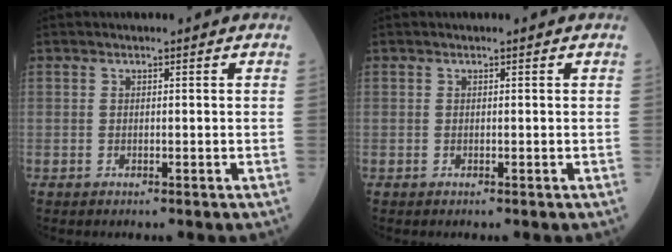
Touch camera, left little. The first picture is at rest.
{"total": 0.0}